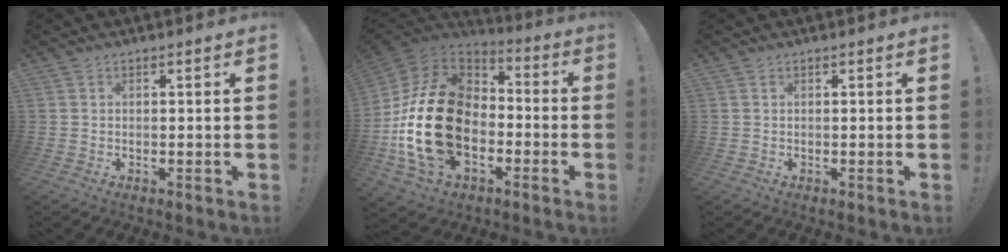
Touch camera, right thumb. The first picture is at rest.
{"total": 27.1, "force": [-4.0, 17.9, 19.9], "torque": [-0.401, 0.032, -0.054]}
{"total": 0.0}